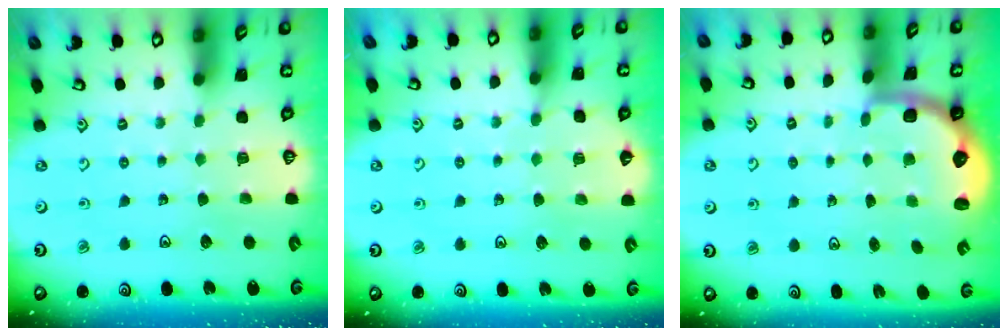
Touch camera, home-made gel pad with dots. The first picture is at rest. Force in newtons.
{"total": 5.6, "press": 5.4, "slide": 1.2}
{"total": 3.0, "press": 2.1, "slide": 2.1}